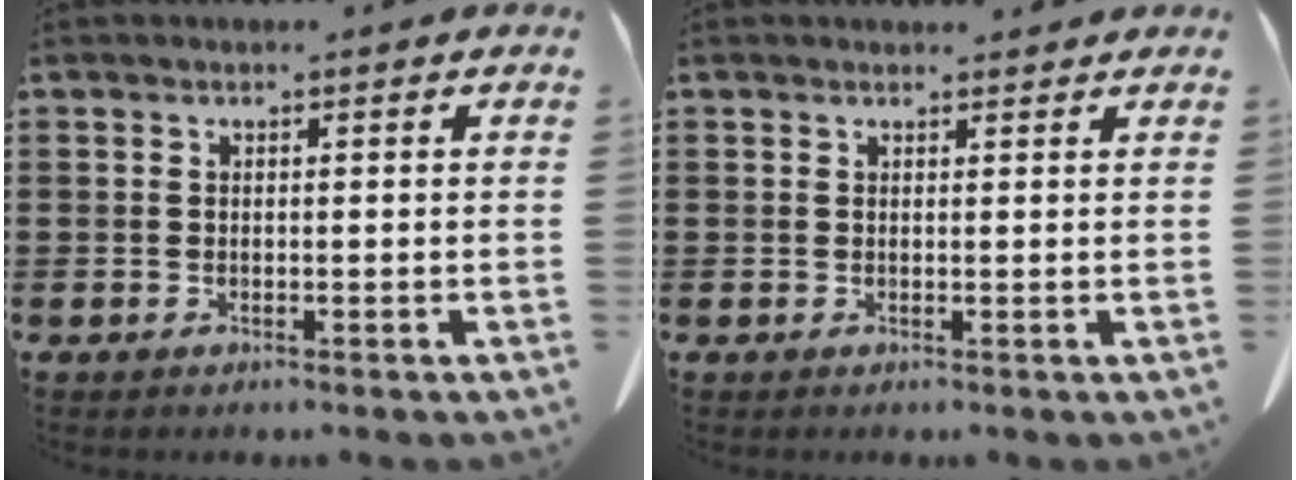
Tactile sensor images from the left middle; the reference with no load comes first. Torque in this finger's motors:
{"motor_torque": [-0.32, 0.14, -0.23, -0.04]}